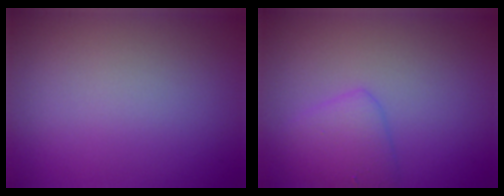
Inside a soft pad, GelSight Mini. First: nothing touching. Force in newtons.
{"total": 2.6, "press": 2.6, "slide": 0.2}